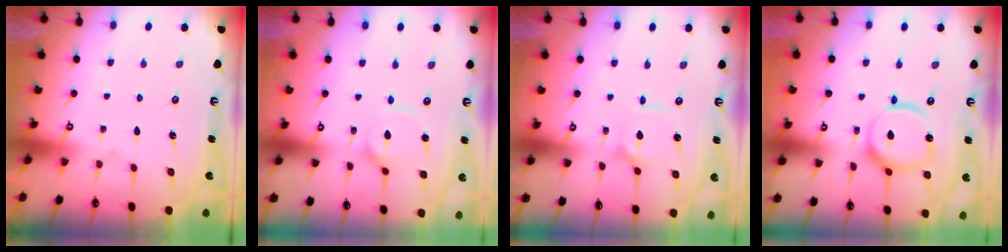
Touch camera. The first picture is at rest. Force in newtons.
{"total": 5.1, "press": 5.0, "slide": 0.9}
{"total": 4.3, "press": 4.3, "slide": 0.5}
{"total": 12.1, "press": 12.1, "slide": 1.4}